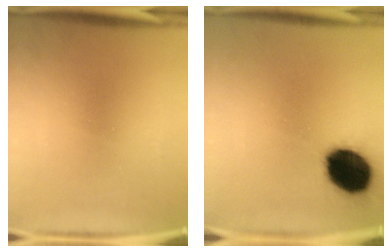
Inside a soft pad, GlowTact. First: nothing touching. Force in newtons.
{"total": 18.2}